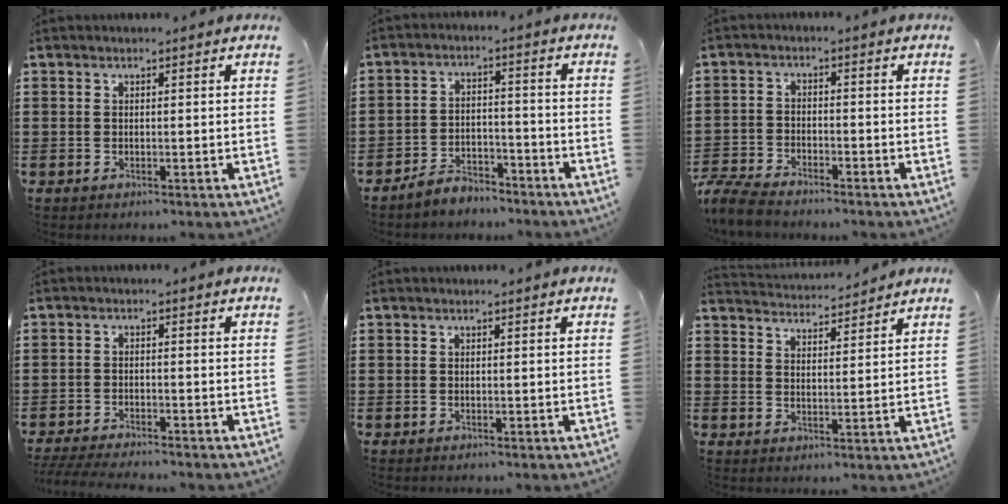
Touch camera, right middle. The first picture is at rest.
{"total": 4.4, "force": [-4.3, 1.0, 0.1], "torque": [-0.006, 0.009, -0.089]}
{"total": 5.3, "force": [-5.0, 0.7, 1.4], "torque": [-0.047, -0.003, -0.106]}
{"total": 3.3, "force": [-3.2, 0.1, 0.9], "torque": [-0.028, -0.006, -0.070]}
{"total": 0.0}
{"total": 3.2, "force": [3.1, -0.1, -0.6], "torque": [-0.001, -0.025, 0.055]}